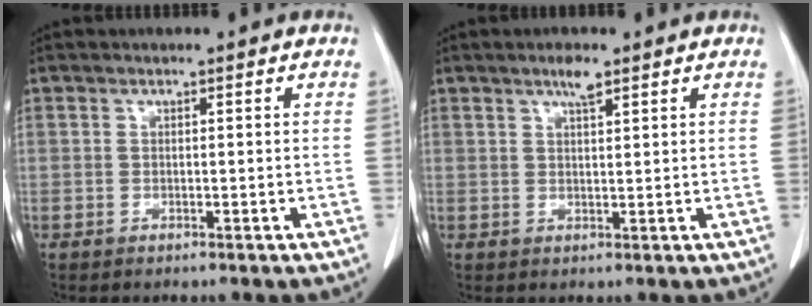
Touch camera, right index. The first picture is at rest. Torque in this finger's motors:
{"motor_torque": [0.29, 0.26, 0.01, 0.01]}